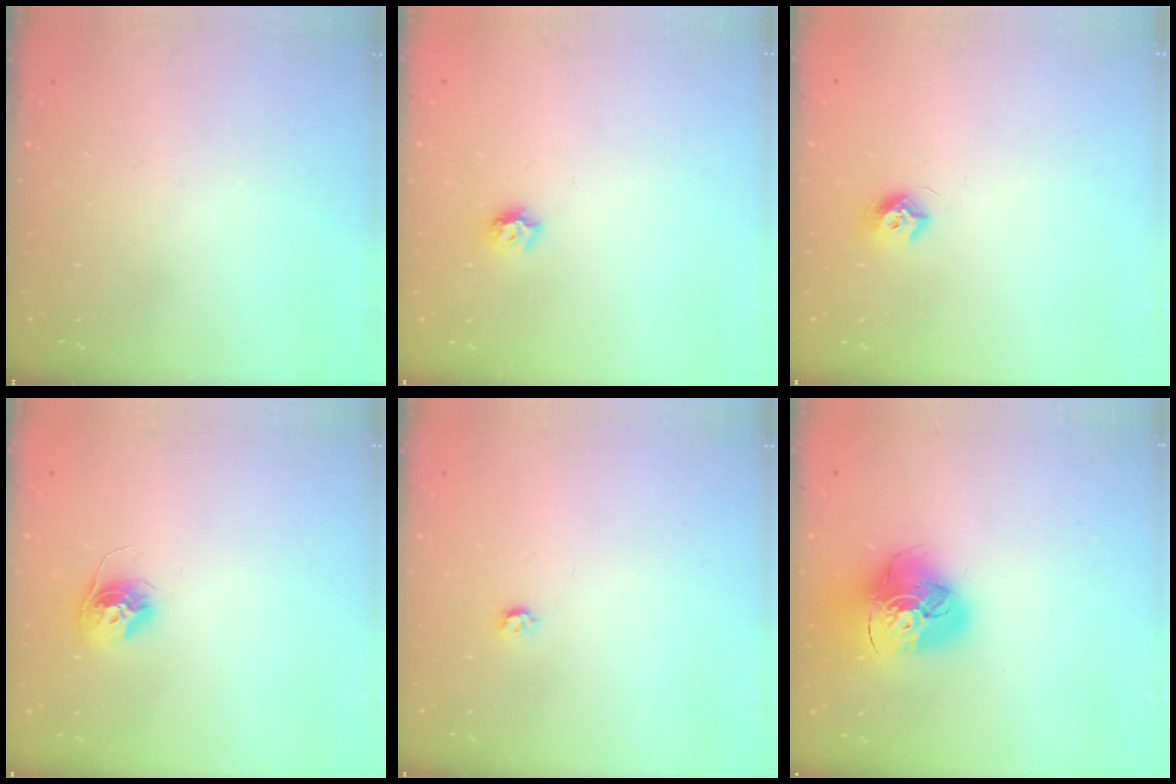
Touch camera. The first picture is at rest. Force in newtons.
{"total": 5.8, "press": 5.8, "slide": 0.7}
{"total": 7.3, "press": 7.3, "slide": 0.6}
{"total": 10.2, "press": 10.1, "slide": 0.7}
{"total": 3.5, "press": 3.5, "slide": 0.5}
{"total": 17.2, "press": 17.0, "slide": 1.9}